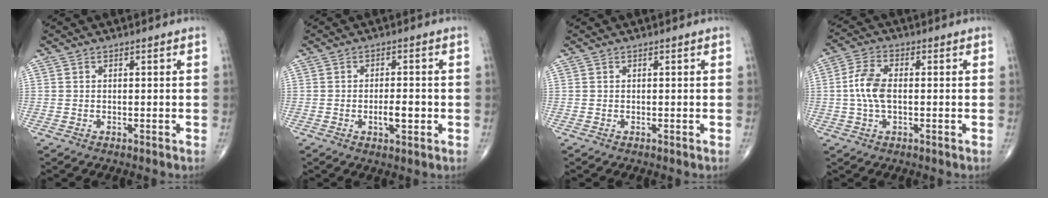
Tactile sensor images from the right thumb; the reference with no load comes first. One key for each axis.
{"total": 4.4, "fx": -1.0, "fy": 1.8, "fz": 3.9, "tx": -0.055, "ty": 0.001, "tz": -0.016}
{"total": 0.0}
{"total": 6.7, "fx": -0.1, "fy": 3.5, "fz": 5.7, "tx": -0.127, "ty": 0.016, "tz": -0.006}